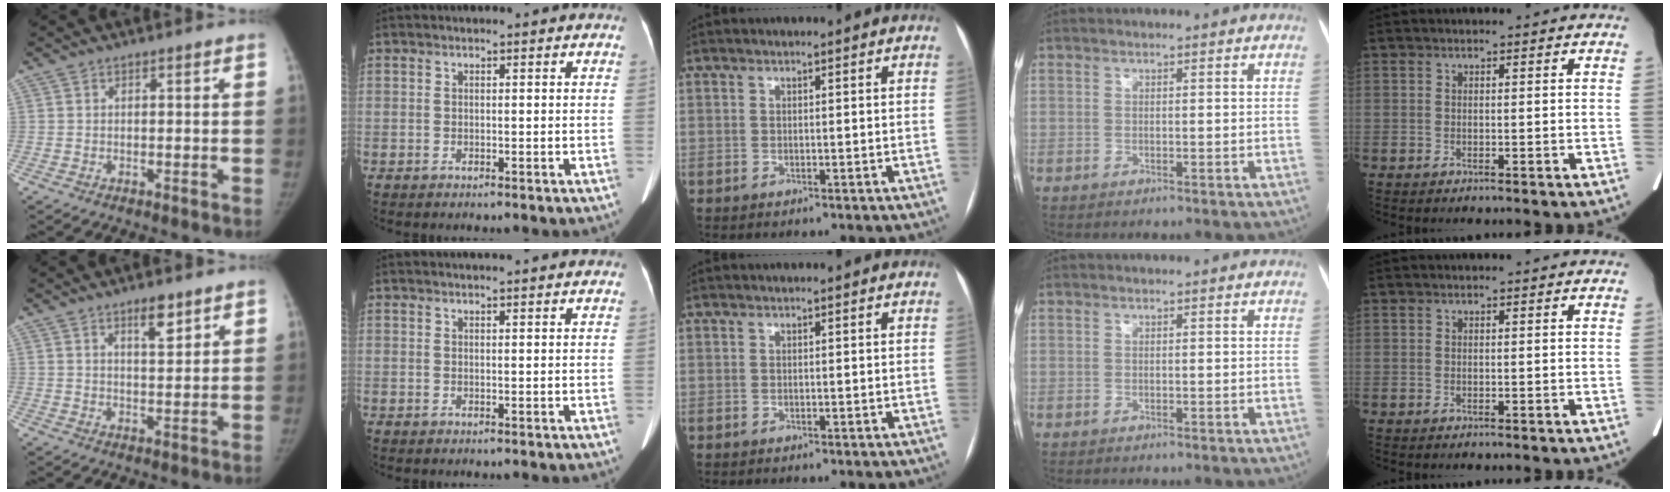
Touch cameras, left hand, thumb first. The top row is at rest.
{"thumb": {"total": 4.6, "force": [3.0, 1.5, 3.2], "torque": [-0.037, -0.022, 0.048]}, "index": {"total": 5.3, "force": [4.9, 0.3, 2.0], "torque": [-0.024, 0.023, 0.053]}}